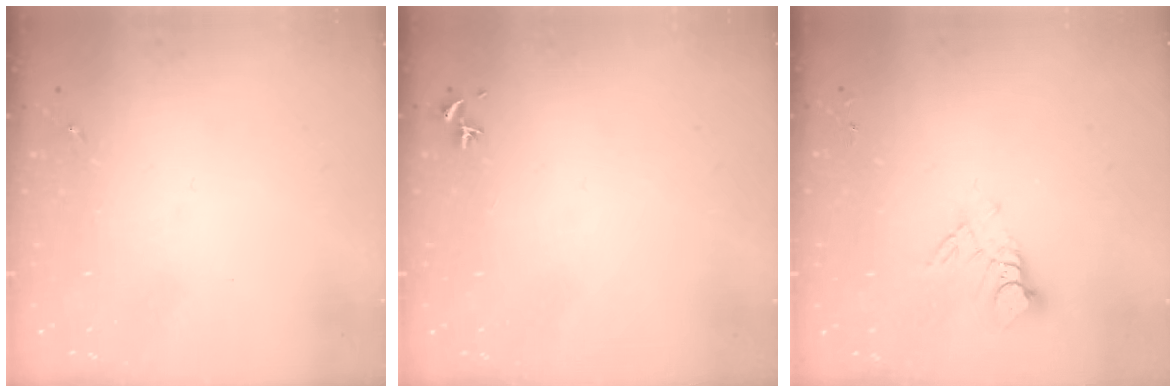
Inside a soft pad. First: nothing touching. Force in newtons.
{"total": 0.7, "press": 0.5, "slide": 0.4}
{"total": 6.8, "press": 6.8, "slide": 0.5}